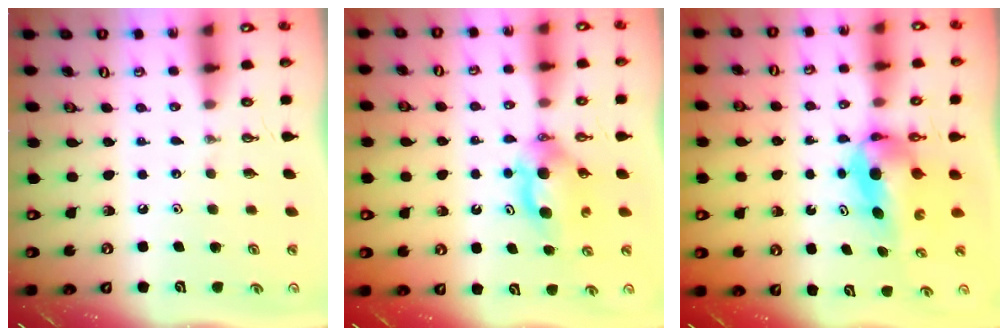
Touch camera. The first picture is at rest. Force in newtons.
{"total": 7.5, "press": 5.0, "slide": 5.6}
{"total": 5.9, "press": 5.5, "slide": 2.0}